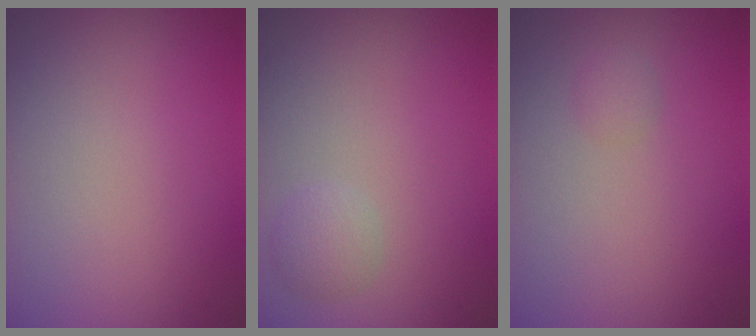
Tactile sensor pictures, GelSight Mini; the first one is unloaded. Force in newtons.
{"total": 1.6, "press": 1.6, "slide": 0.1}
{"total": 0.8, "press": 0.8, "slide": 0.1}